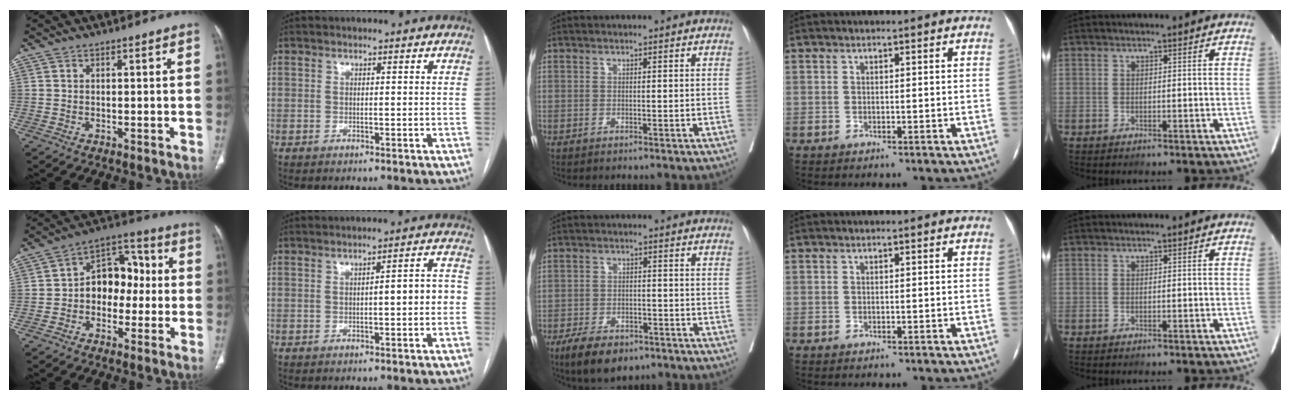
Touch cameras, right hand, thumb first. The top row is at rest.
{"thumb": {"total": 11.5, "force": [-0.6, 8.3, 7.9], "torque": [-0.076, 0.044, -0.023]}, "index": {"total": 4.8, "force": [-0.5, 1.0, 4.6], "torque": [-0.060, 0.025, -0.007]}, "middle": {"total": 7.8, "force": [-5.5, 3.4, 4.3], "torque": [-0.073, -0.004, -0.089]}}